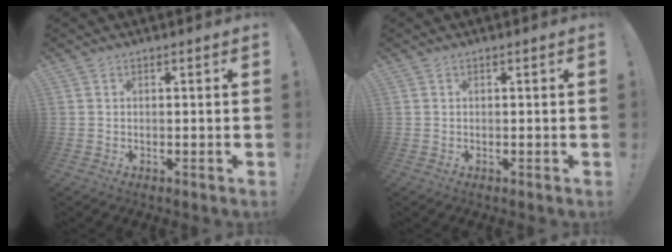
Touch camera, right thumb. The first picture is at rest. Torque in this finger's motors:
{"motor_torque": [0.03, 0.01, 0.08, 0.01, -0.02]}